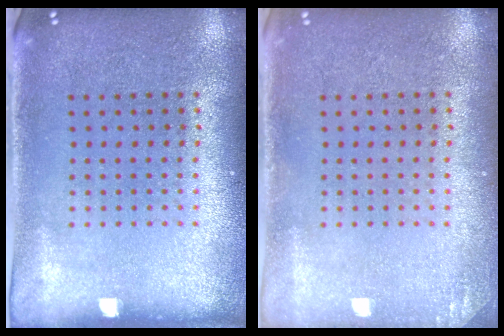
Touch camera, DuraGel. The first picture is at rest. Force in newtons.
{"total": 1.0, "press": 1.0, "slide": 0.1}